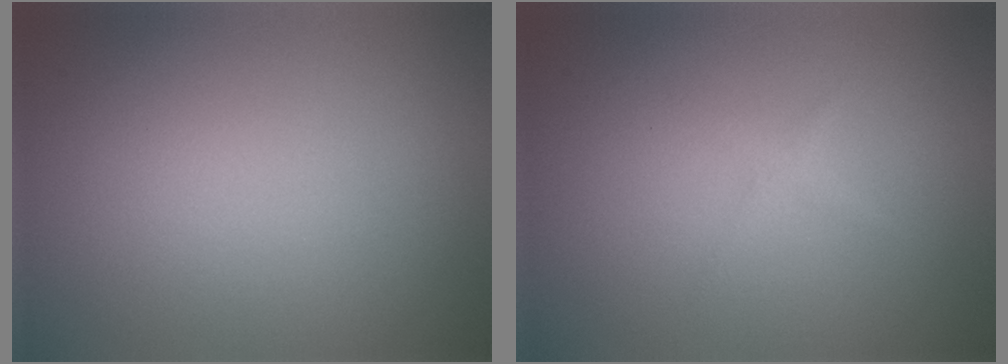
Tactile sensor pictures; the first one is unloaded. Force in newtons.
{"total": 0.9, "press": 0.9, "slide": 0.0}